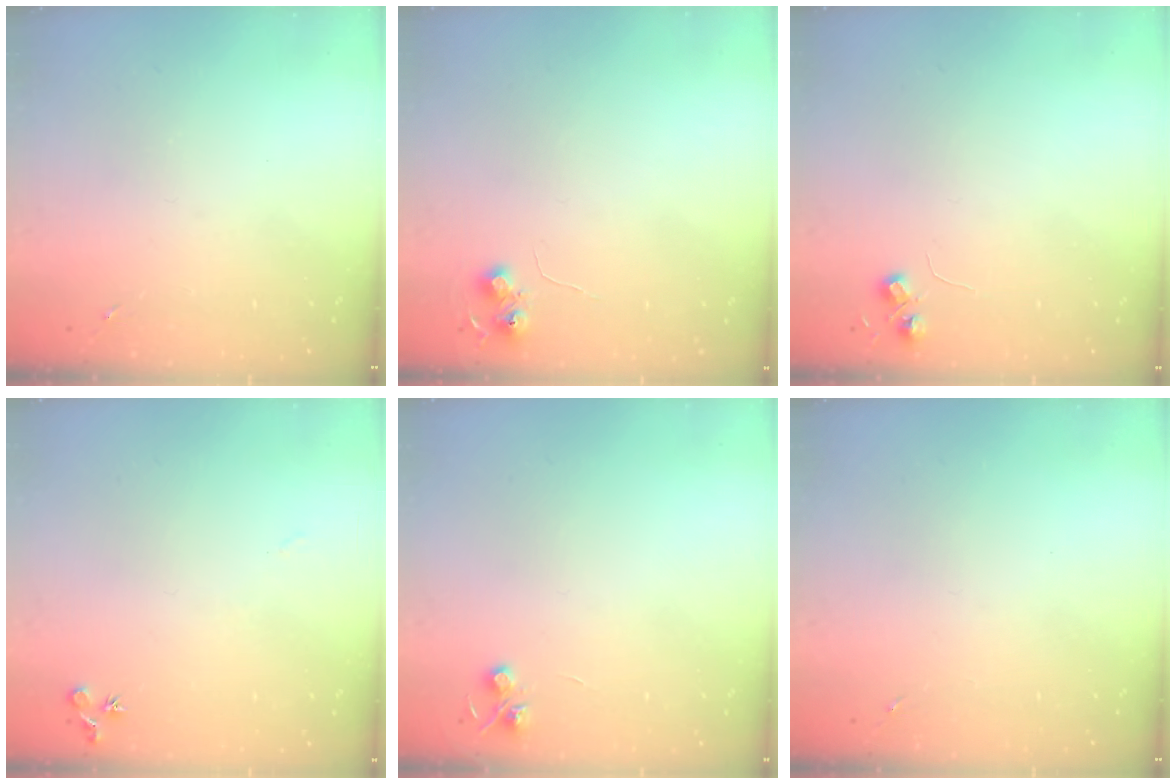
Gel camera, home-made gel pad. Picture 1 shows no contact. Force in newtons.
{"total": 5.6, "press": 5.6, "slide": 0.8}
{"total": 5.2, "press": 5.2, "slide": 0.7}
{"total": 6.6, "press": 6.6, "slide": 0.6}
{"total": 4.6, "press": 4.6, "slide": 0.6}
{"total": 0.0}